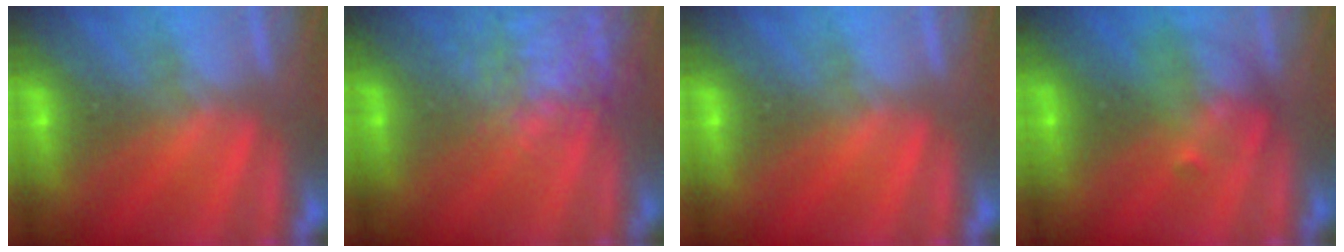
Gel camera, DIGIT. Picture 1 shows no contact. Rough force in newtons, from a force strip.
{"total": 7.1}
{"total": 0.0}
{"total": 2.4}